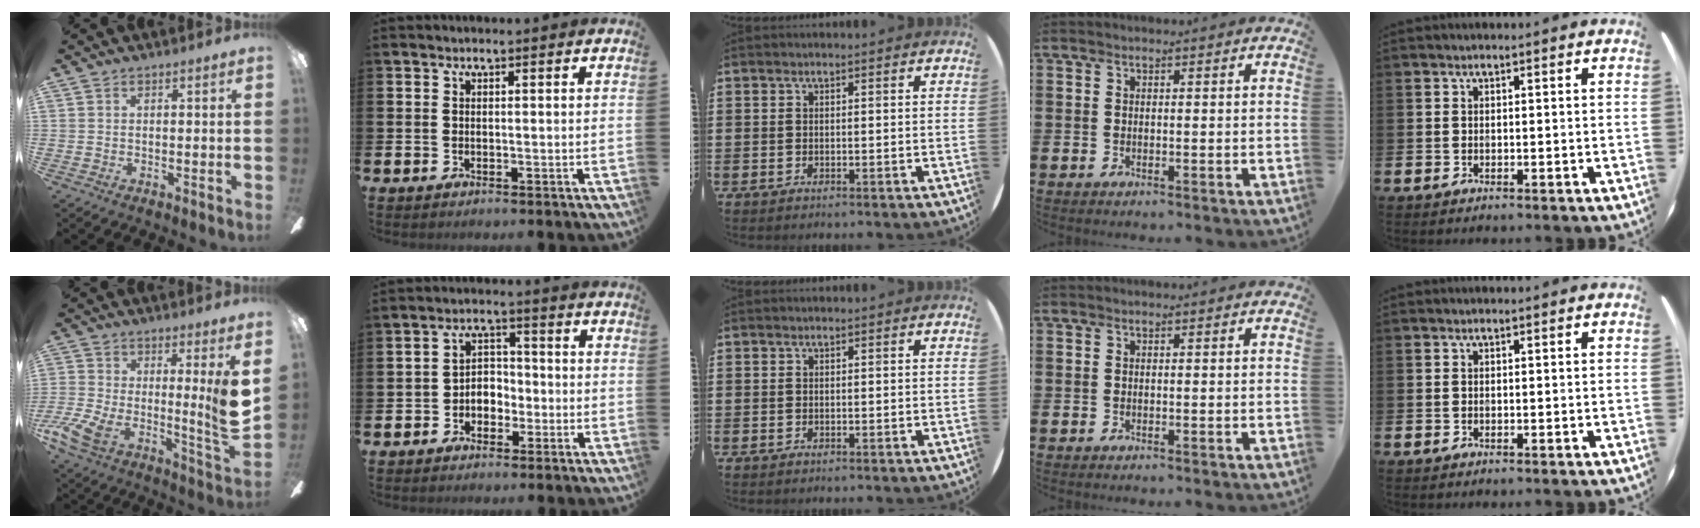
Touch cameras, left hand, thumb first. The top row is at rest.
{"thumb": {"total": 15.4, "force": [0.5, 5.0, 14.6], "torque": [-0.250, -0.031, 0.011]}, "index": {"total": 3.2, "force": [-1.5, 2.6, 1.2], "torque": [-0.029, 0.007, -0.036]}}